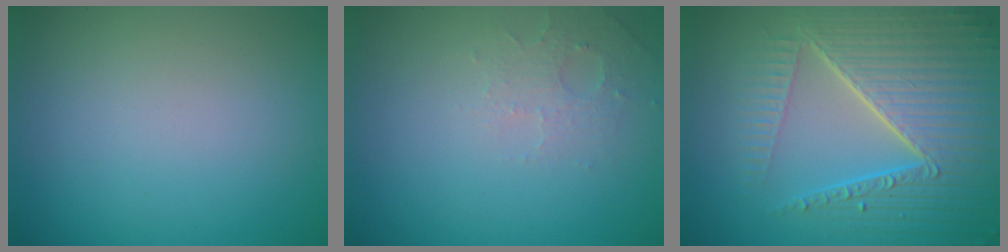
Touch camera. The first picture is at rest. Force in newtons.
{"total": 1.8, "press": 1.7, "slide": 0.4}
{"total": 8.8, "press": 6.2, "slide": 6.2}